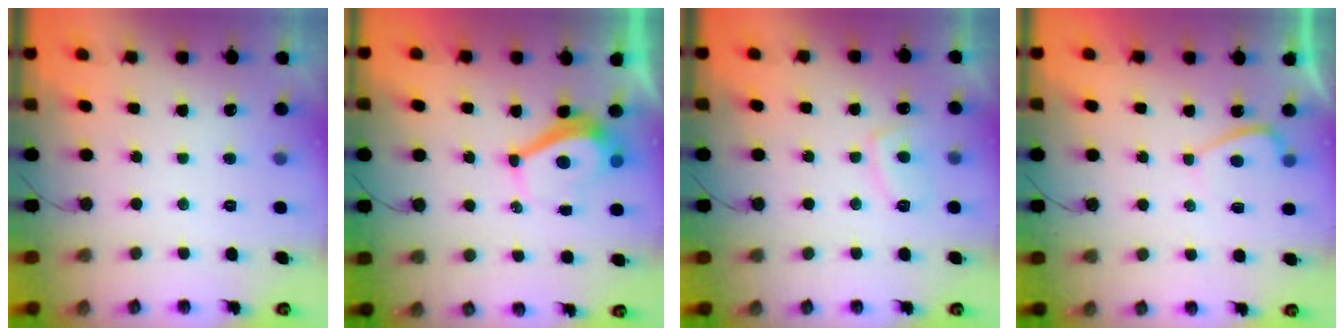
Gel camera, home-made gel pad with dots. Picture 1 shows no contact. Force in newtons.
{"total": 3.9, "press": 3.9, "slide": 0.5}
{"total": 5.4, "press": 5.4, "slide": 1.0}
{"total": 2.3, "press": 2.2, "slide": 0.8}